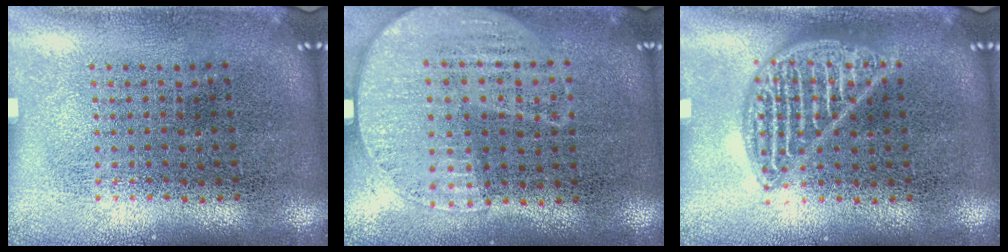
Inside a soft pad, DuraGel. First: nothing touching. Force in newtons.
{"total": 1.2, "press": 1.1, "slide": 0.5}
{"total": 2.3, "press": 2.3, "slide": 0.2}